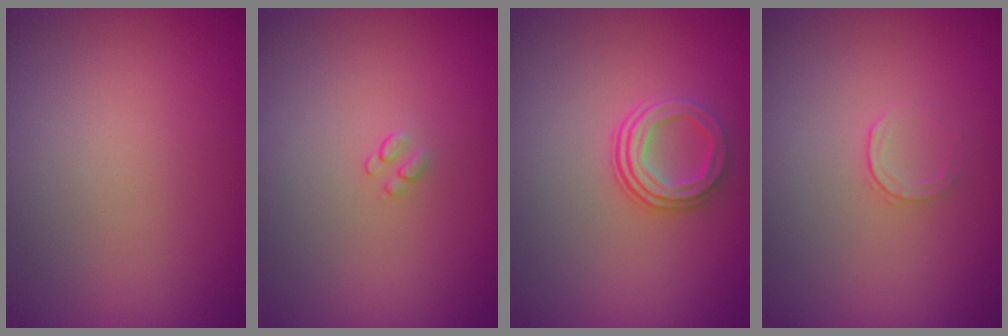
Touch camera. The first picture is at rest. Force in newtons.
{"total": 0.6, "press": 0.4, "slide": 0.5}
{"total": 3.0, "press": 2.4, "slide": 1.7}
{"total": 0.7, "press": 0.5, "slide": 0.5}